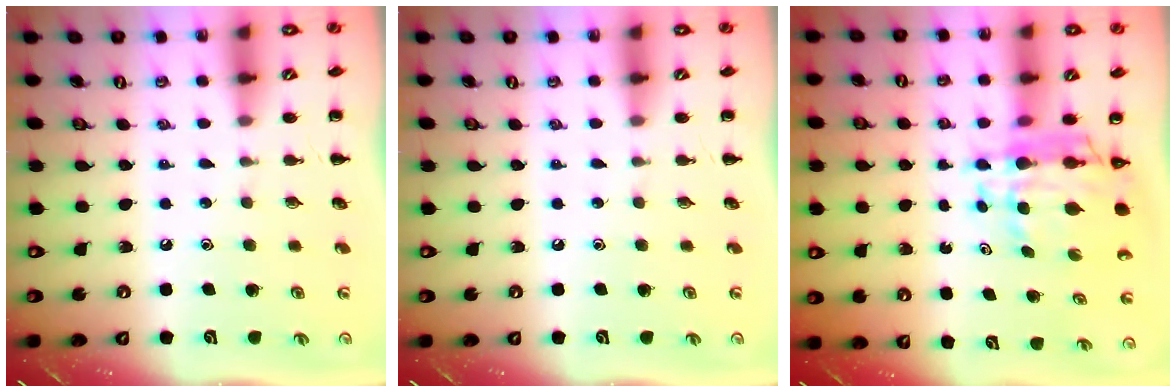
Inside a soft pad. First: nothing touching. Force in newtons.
{"total": 0.0}
{"total": 10.1, "press": 9.5, "slide": 3.5}